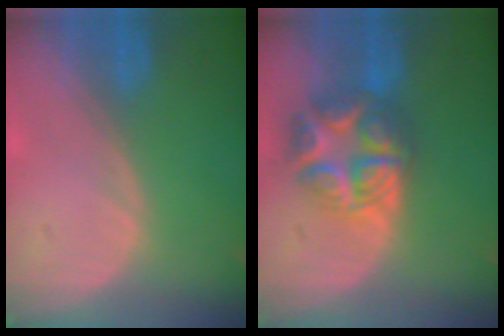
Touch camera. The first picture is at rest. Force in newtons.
{"total": 9.0, "press": 9.0, "slide": 0.5}